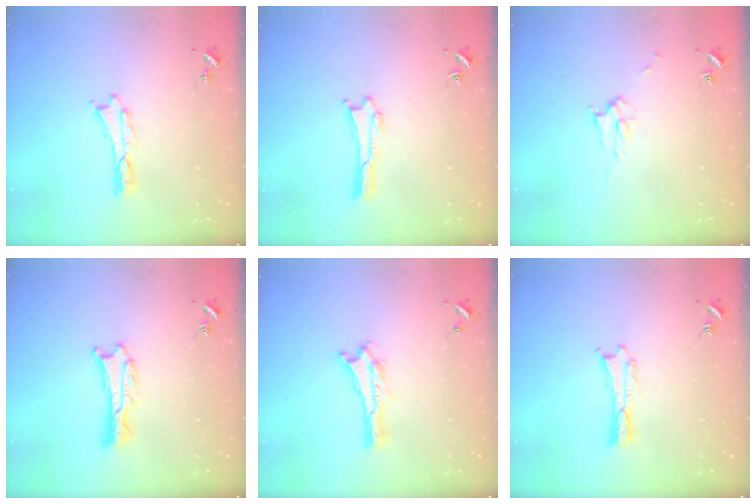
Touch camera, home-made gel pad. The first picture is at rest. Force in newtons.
{"total": 0.0}
{"total": 2.3, "press": 2.3, "slide": 0.3}
{"total": 0.9, "press": 0.9, "slide": 0.1}
{"total": 0.0}
{"total": 0.0}